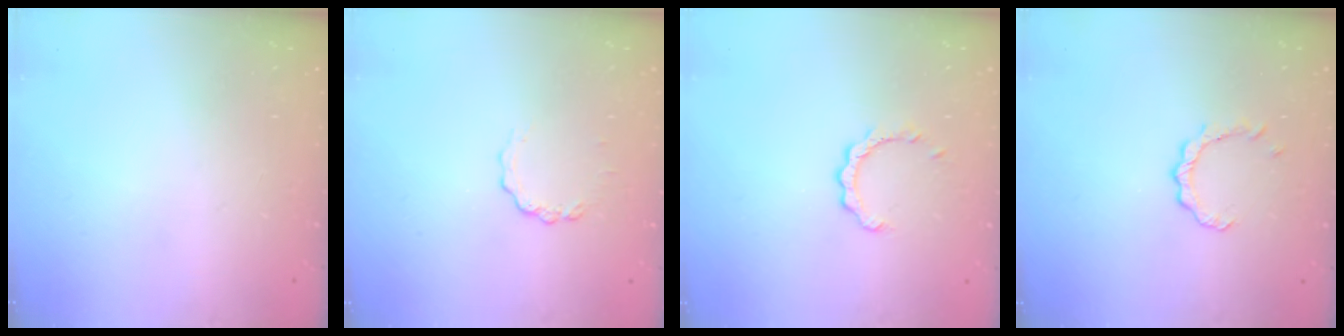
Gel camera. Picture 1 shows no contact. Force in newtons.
{"total": 2.8, "press": 2.8, "slide": 0.3}
{"total": 2.3, "press": 2.3, "slide": 0.2}
{"total": 2.4, "press": 2.4, "slide": 0.3}